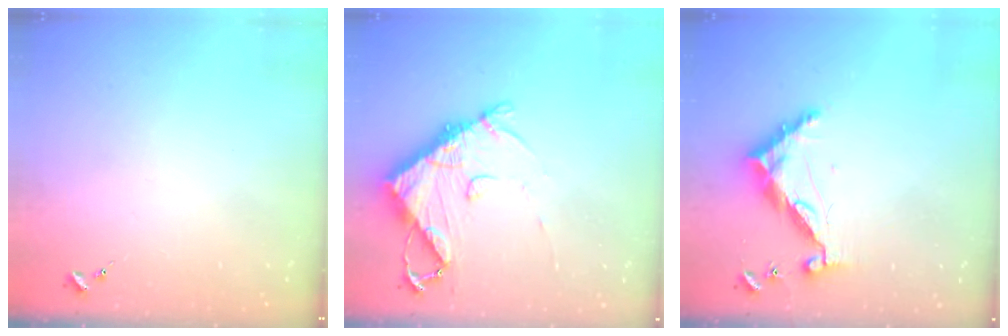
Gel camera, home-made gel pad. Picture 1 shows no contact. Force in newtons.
{"total": 11.0, "press": 10.9, "slide": 1.4}
{"total": 9.6, "press": 9.6, "slide": 0.8}